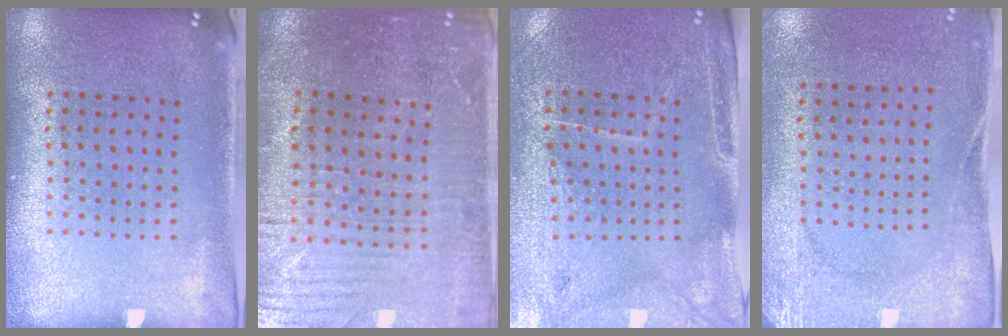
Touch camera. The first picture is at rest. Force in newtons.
{"total": 1.8, "press": 1.8, "slide": 0.5}
{"total": 3.3, "press": 3.1, "slide": 1.0}
{"total": 2.6, "press": 2.0, "slide": 1.6}